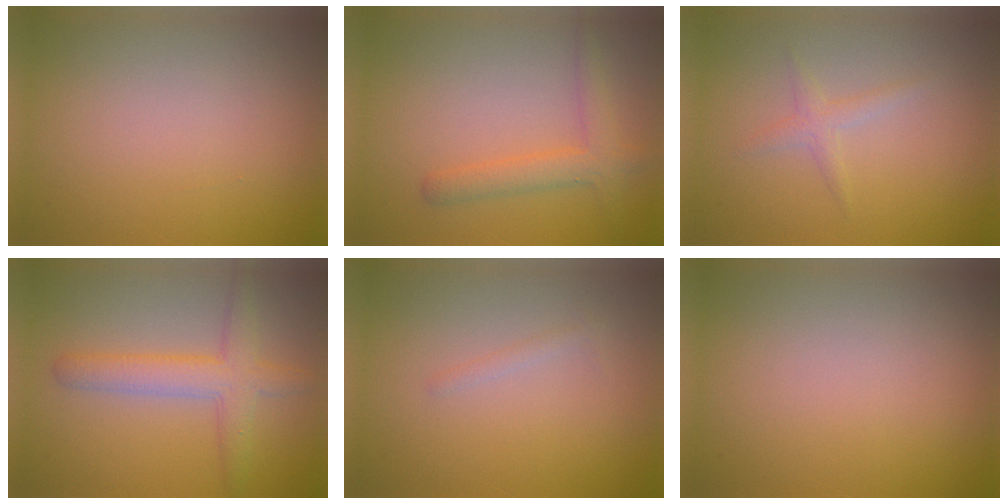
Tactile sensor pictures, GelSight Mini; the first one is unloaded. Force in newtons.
{"total": 2.7, "press": 2.7, "slide": 0.1}
{"total": 1.3, "press": 1.3, "slide": 0.0}
{"total": 3.8, "press": 3.8, "slide": 0.2}
{"total": 0.6, "press": 0.6, "slide": 0.0}
{"total": 0.0}